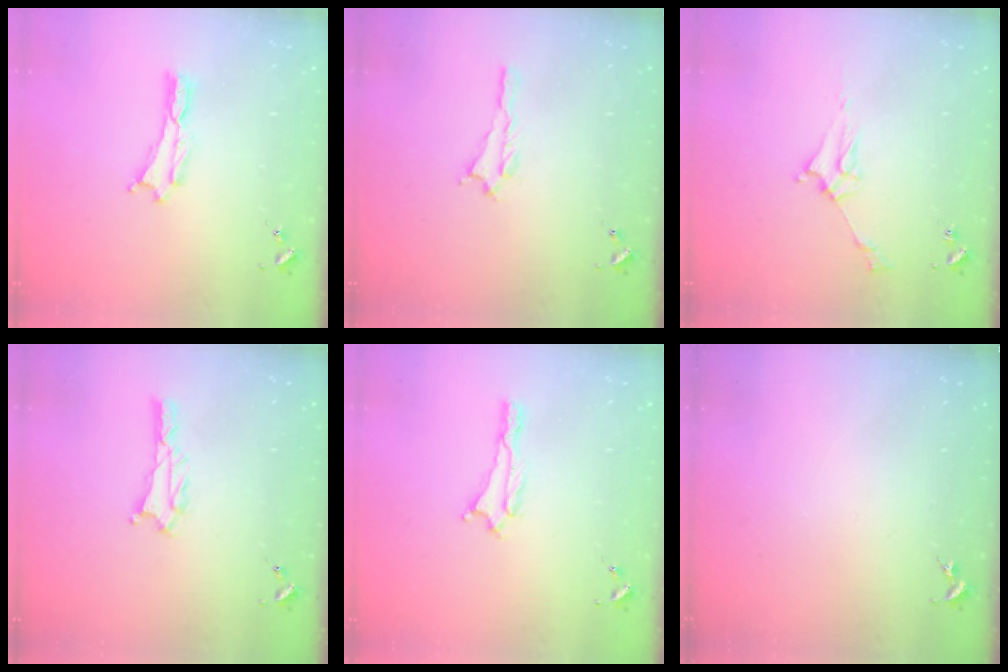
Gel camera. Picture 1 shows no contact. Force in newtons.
{"total": 0.6, "press": 0.6, "slide": 0.2}
{"total": 4.3, "press": 4.3, "slide": 0.5}
{"total": 0.7, "press": 0.7, "slide": 0.1}
{"total": 0.0}
{"total": 0.0}